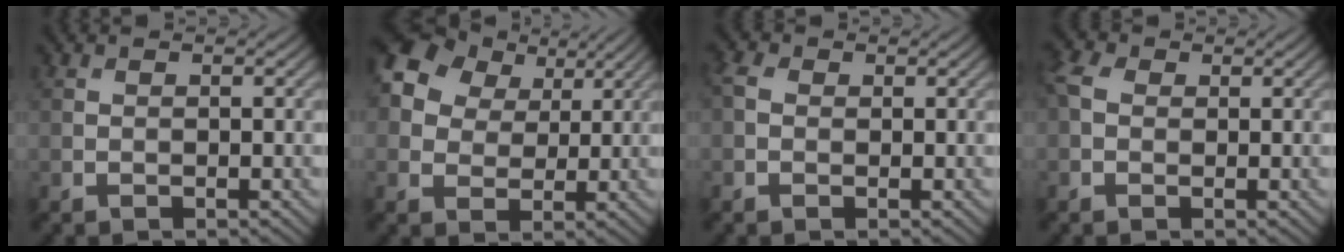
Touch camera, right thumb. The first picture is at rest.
{"total": 11.3, "force": [5.4, 8.0, 5.9], "torque": [-0.162, 0.047, 0.088]}
{"total": 2.1, "force": [0.2, 1.7, 1.3], "torque": [-0.032, 0.004, -0.004]}
{"total": 3.2, "force": [0.3, 2.5, 2.1], "torque": [-0.058, 0.007, -0.002]}